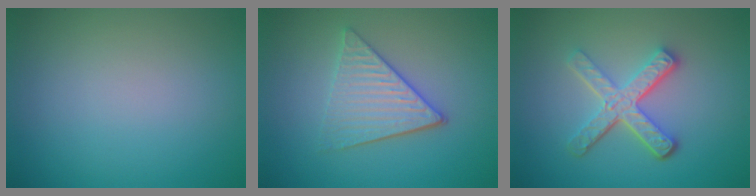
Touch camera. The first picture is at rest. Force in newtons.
{"total": 3.9, "press": 3.3, "slide": 2.0}
{"total": 4.7, "press": 3.5, "slide": 3.2}